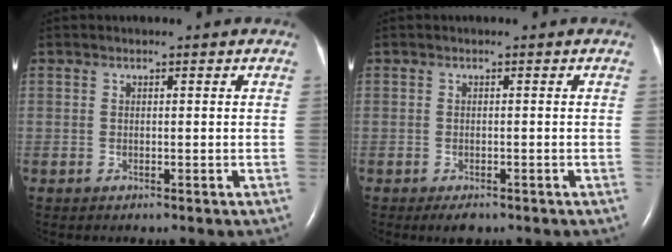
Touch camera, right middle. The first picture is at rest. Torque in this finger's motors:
{"motor_torque": [0.32, -0.23, 0.00, 0.00]}